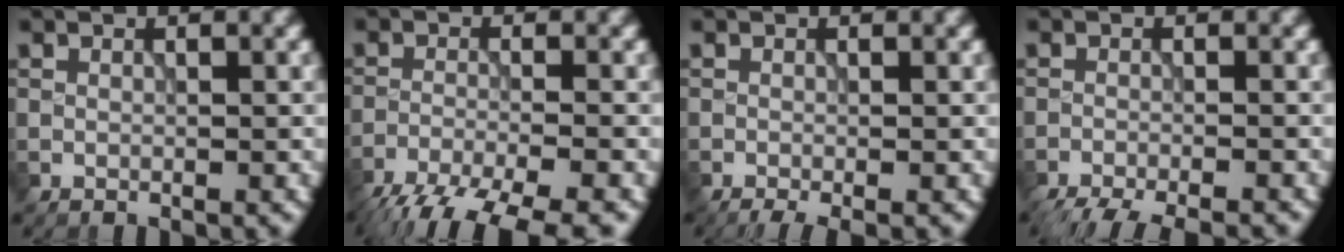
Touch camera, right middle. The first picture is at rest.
{"total": 10.1, "force": [-8.5, 2.2, 5.1], "torque": [-0.096, -0.036, -0.135]}
{"total": 2.4, "force": [-1.6, 0.5, 1.7], "torque": [-0.022, -0.005, -0.031]}
{"total": 7.7, "force": [-6.9, 1.5, 3.1], "torque": [-0.046, -0.024, -0.101]}